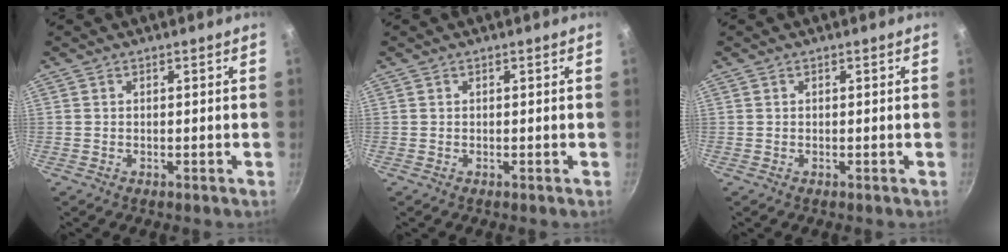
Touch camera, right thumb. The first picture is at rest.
{"total": 0.0}
{"total": 0.0}